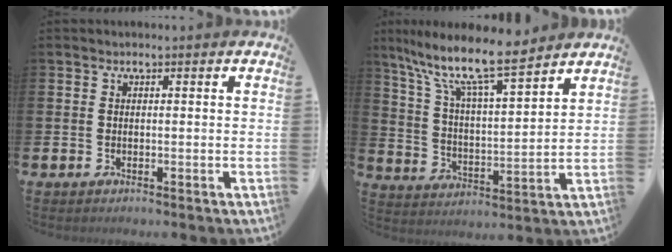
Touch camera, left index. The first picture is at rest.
{"total": 11.3, "force": [9.5, 2.1, 5.6], "torque": [-0.134, -0.059, 0.161]}